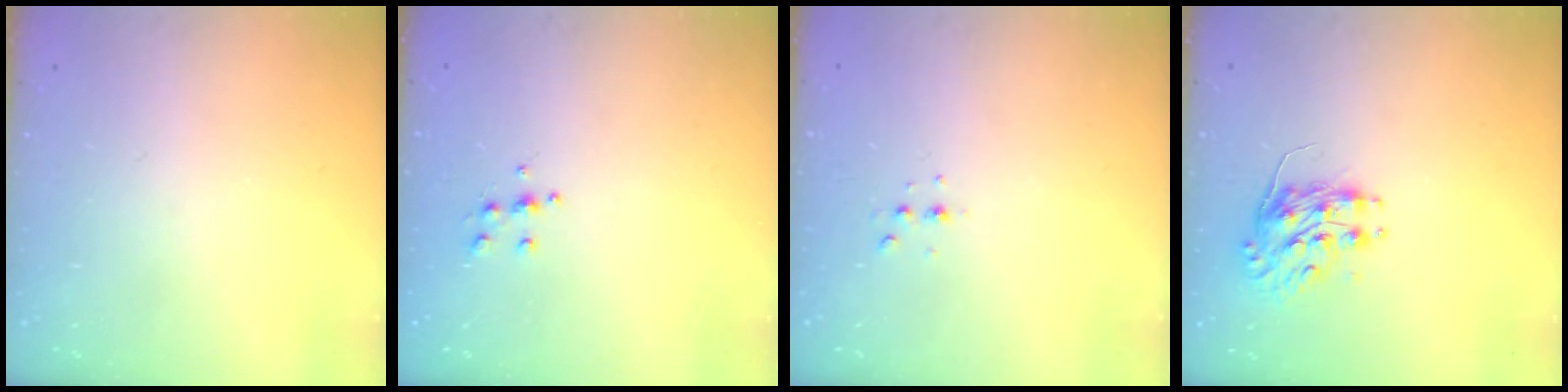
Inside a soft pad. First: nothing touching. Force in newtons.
{"total": 5.2, "press": 5.0, "slide": 1.1}
{"total": 2.8, "press": 2.8, "slide": 0.7}
{"total": 8.2, "press": 8.2, "slide": 0.3}